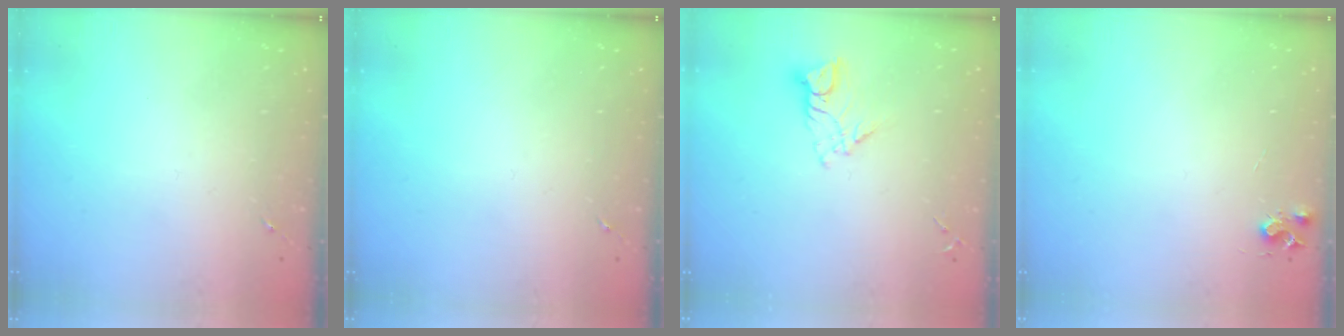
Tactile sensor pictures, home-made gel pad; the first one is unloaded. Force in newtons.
{"total": 0.0}
{"total": 7.5, "press": 7.4, "slide": 0.6}
{"total": 5.7, "press": 5.7, "slide": 0.7}